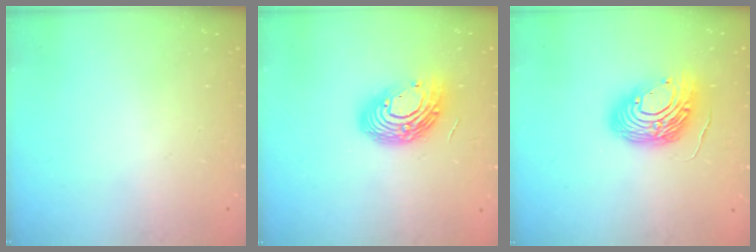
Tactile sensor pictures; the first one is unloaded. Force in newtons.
{"total": 14.2, "press": 14.2, "slide": 1.1}
{"total": 13.9, "press": 13.7, "slide": 2.3}